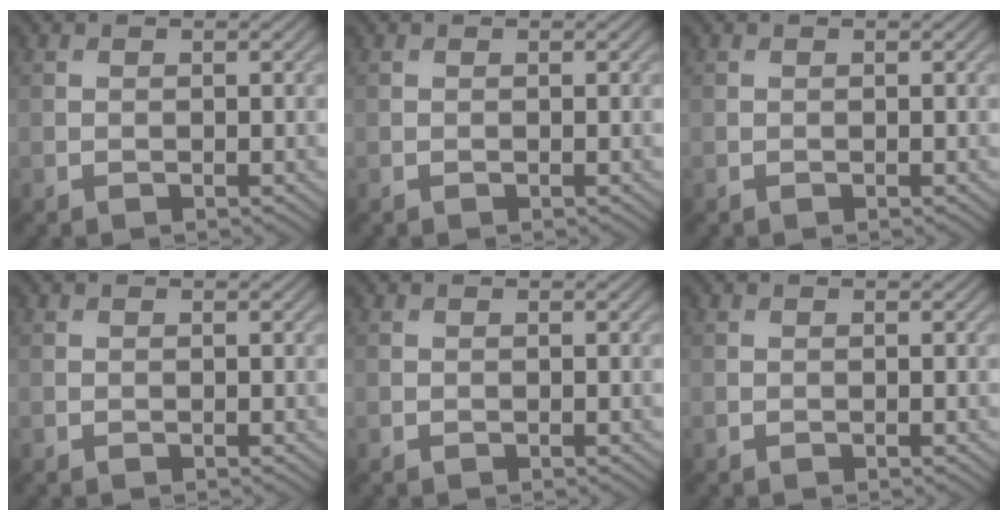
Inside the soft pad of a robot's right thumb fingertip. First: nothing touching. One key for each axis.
{"total": 0.0}
{"total": 0.0}
{"total": 0.0}
{"total": 0.0}
{"total": 0.0}